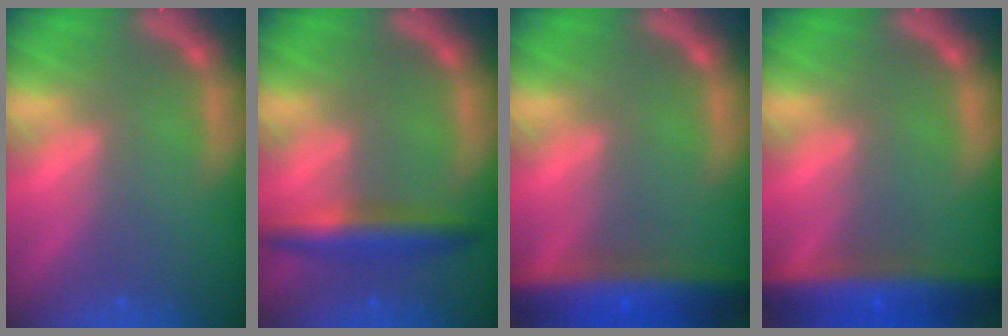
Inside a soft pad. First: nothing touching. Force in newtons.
{"total": 4.5}
{"total": 9.5}
{"total": 8.6}